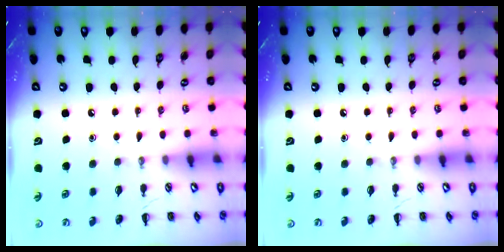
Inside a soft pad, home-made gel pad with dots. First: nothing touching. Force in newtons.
{"total": 0.0}